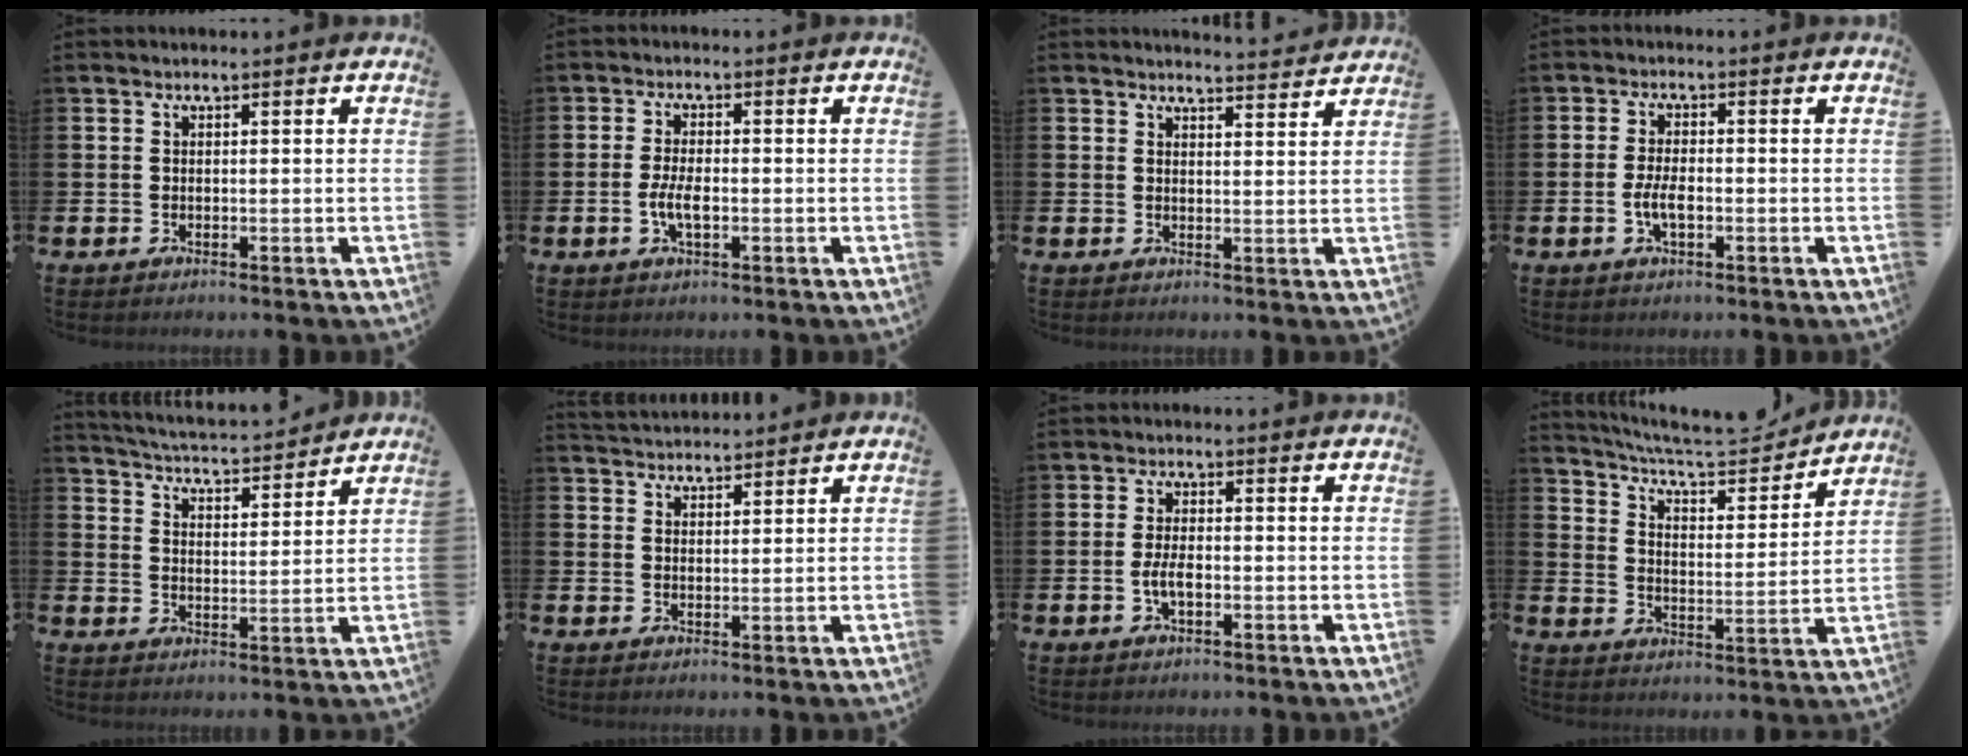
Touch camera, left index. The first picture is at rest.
{"total": 3.5, "force": [-0.8, 1.5, 3.1], "torque": [-0.060, 0.000, -0.017]}
{"total": 3.4, "force": [3.4, -0.1, 0.0], "torque": [0.003, -0.025, 0.059]}
{"total": 3.3, "force": [-0.7, 1.4, 2.9], "torque": [-0.049, 0.001, -0.014]}
{"total": 4.7, "force": [4.7, 0.2, 0.4], "torque": [-0.030, -0.038, 0.081]}
{"total": 3.2, "force": [3.2, 0.5, -0.1], "torque": [-0.005, -0.015, 0.059]}
{"total": 3.0, "force": [-0.7, 1.3, 2.6], "torque": [-0.045, 0.001, -0.013]}
{"total": 7.2, "force": [7.0, 0.8, 1.6], "torque": [-0.060, -0.055, 0.118]}